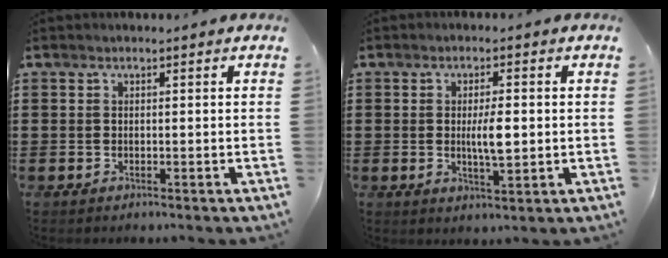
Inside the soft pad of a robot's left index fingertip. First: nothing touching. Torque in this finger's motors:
{"motor_torque": [1.05, 0.12, 0.28, 0.11]}